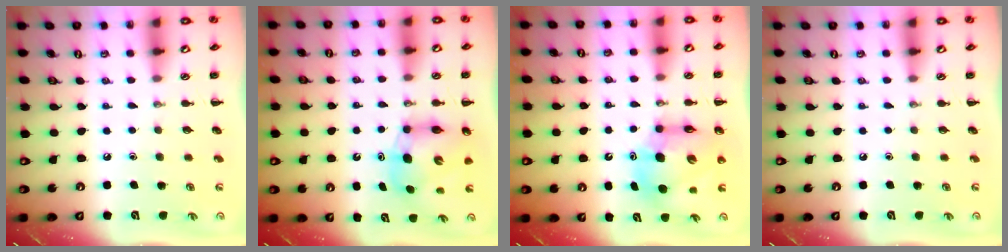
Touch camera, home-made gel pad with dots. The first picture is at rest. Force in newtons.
{"total": 7.4, "press": 7.1, "slide": 2.2}
{"total": 11.1, "press": 10.6, "slide": 3.5}
{"total": 0.0}